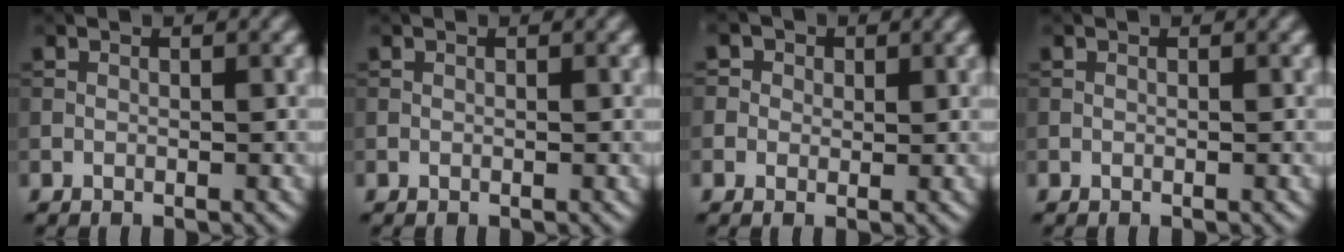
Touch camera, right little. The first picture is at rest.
{"total": 0.0}
{"total": 0.6, "force": [0.0, 0.5, -0.3], "torque": [0.017, -0.005, -0.020]}
{"total": 0.0}